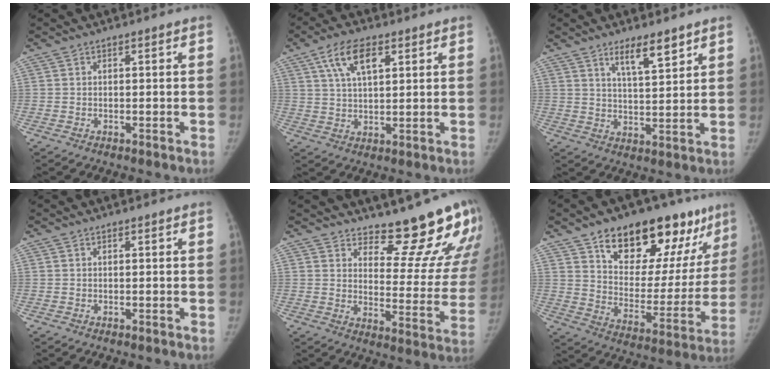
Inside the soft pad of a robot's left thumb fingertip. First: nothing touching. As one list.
[{"total": 8.8, "force": [4.1, 4.1, 6.6], "torque": [-0.112, -0.008, 0.075]}, {"total": 7.0, "force": [4.7, 1.8, 4.9], "torque": [-0.068, -0.034, 0.081]}, {"total": 0.0}, {"total": 16.7, "force": [14.8, 4.6, 6.1], "torque": [-0.023, -0.152, 0.183]}, {"total": 25.7, "force": [15.9, 12.1, 16.1], "torque": [-0.178, -0.053, 0.243]}]